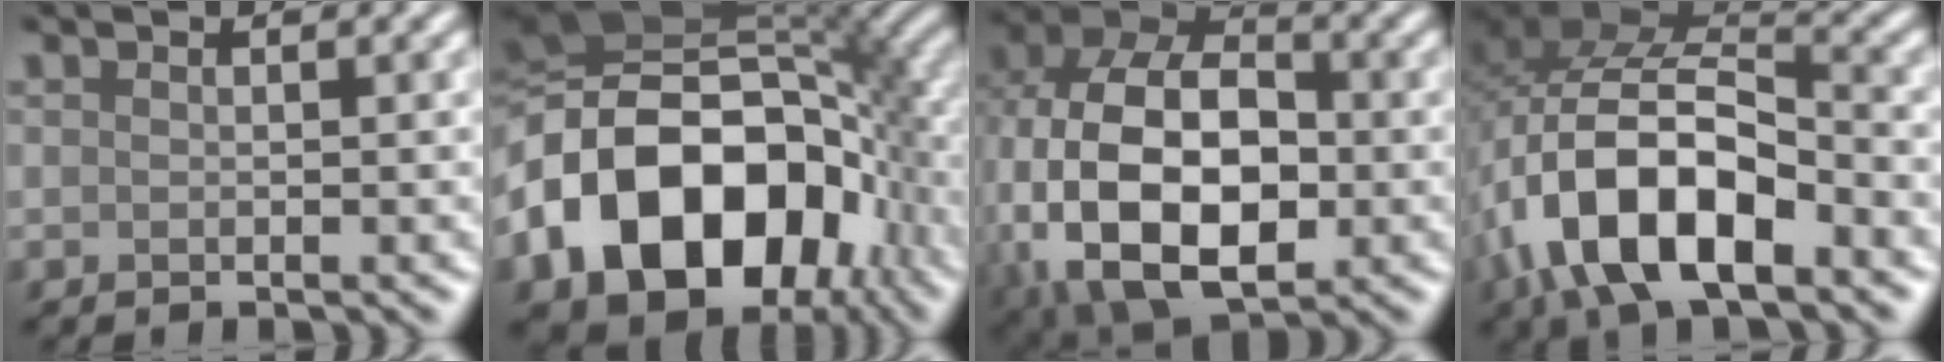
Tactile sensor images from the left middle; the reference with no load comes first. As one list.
[{"total": 18.3, "force": [-4.8, 12.7, 12.3], "torque": [-0.236, -0.002, -0.095]}, {"total": 16.8, "force": [-2.7, 10.9, 12.4], "torque": [-0.248, -0.017, -0.042]}, {"total": 12.6, "force": [-5.0, 6.4, 9.6], "torque": [-0.183, 0.005, -0.095]}]